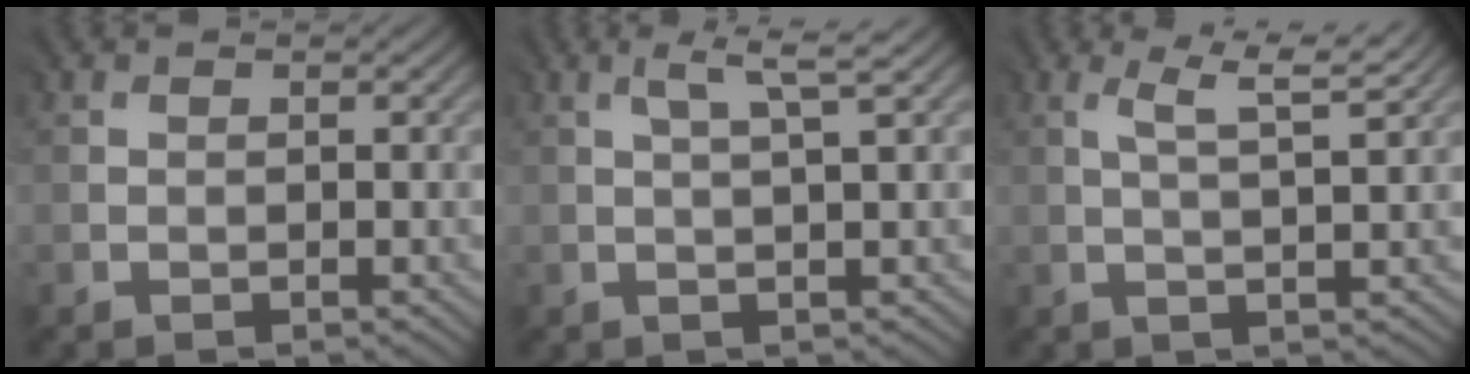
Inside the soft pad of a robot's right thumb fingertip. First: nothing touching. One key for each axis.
{"total": 2.7, "fx": 1.1, "fy": -0.4, "fz": 2.5, "tx": -0.042, "ty": 0.009, "tz": 0.022}
{"total": 4.0, "fx": 1.9, "fy": 0.0, "fz": 3.5, "tx": -0.062, "ty": 0.007, "tz": 0.041}